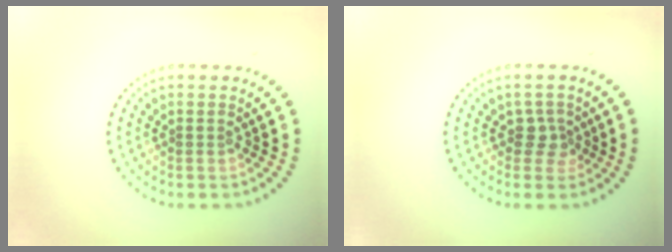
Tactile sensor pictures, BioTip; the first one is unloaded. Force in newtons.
{"total": 1.8, "press": 1.5, "slide": 1.0}